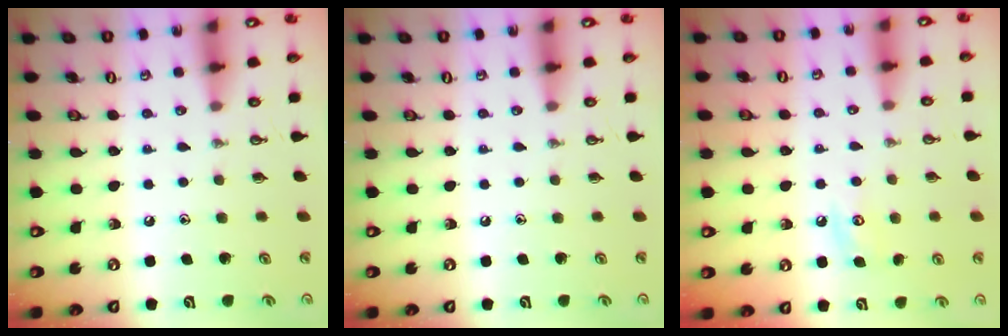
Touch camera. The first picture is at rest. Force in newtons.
{"total": 0.0}
{"total": 6.4, "press": 6.3, "slide": 0.8}